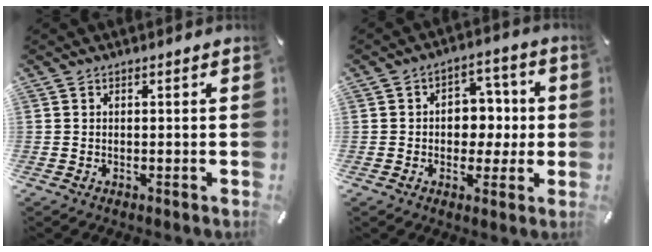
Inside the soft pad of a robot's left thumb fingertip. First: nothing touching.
{"total": 7.5, "force": [-0.8, 6.6, 3.5], "torque": [-0.038, 0.008, -0.015]}